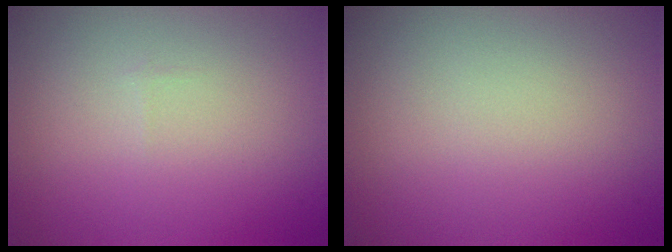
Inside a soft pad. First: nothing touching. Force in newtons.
{"total": 0.0}